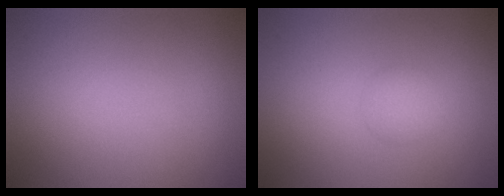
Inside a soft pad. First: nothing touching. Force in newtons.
{"total": 1.5, "press": 1.5, "slide": 0.0}